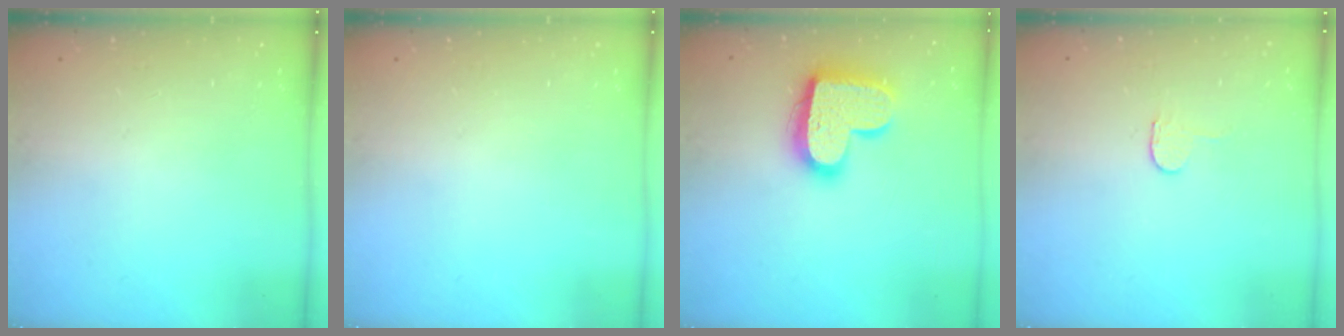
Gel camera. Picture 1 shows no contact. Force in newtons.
{"total": 0.0}
{"total": 18.0, "press": 18.0, "slide": 1.1}
{"total": 2.3, "press": 2.3, "slide": 0.2}